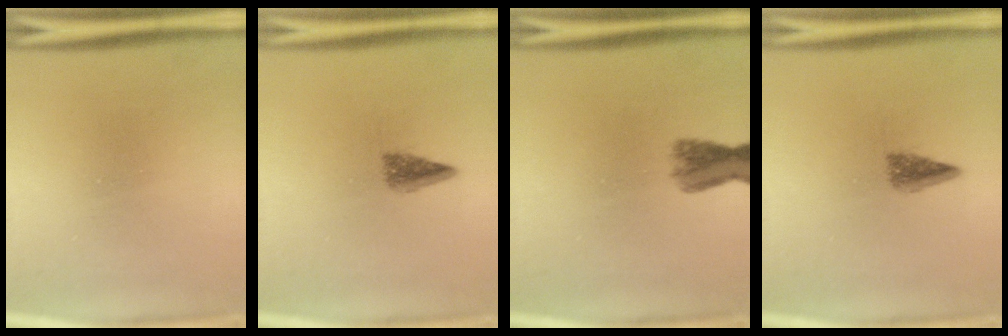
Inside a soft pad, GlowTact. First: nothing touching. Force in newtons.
{"total": 2.7}
{"total": 3.5}
{"total": 2.7}